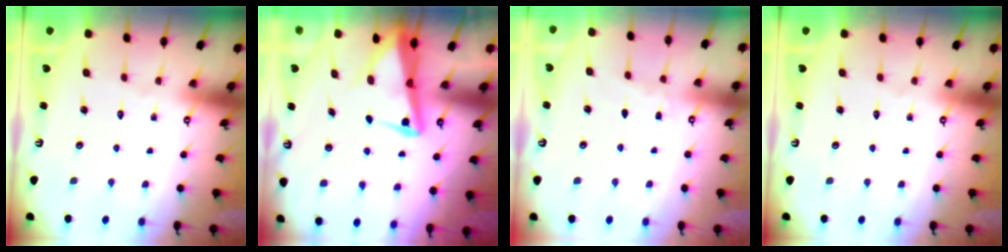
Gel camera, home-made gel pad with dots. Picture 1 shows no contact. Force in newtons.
{"total": 4.8, "press": 4.7, "slide": 0.6}
{"total": 2.8, "press": 2.8, "slide": 0.4}
{"total": 0.0}